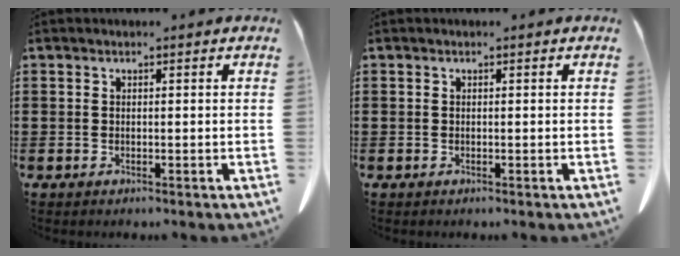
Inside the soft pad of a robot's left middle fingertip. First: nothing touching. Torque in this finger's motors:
{"motor_torque": [0.00, 0.00, -0.02, -0.01]}